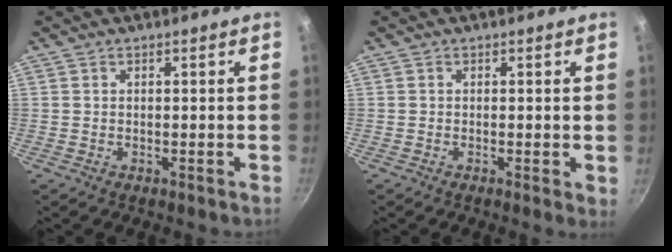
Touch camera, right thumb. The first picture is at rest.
{"total": 1.0, "force": [0.0, 0.3, 1.0], "torque": [-0.014, -0.004, -0.004]}